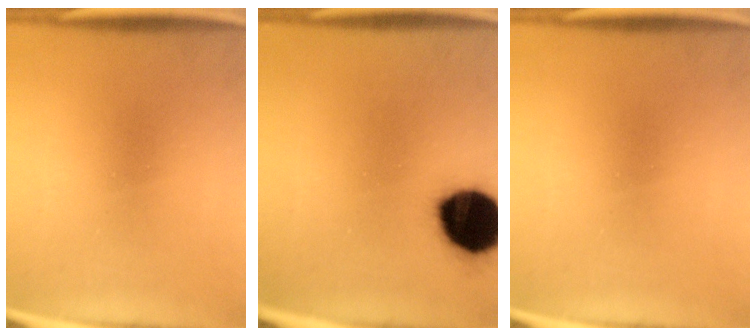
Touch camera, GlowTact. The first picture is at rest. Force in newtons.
{"total": 18.2}
{"total": 0.0}